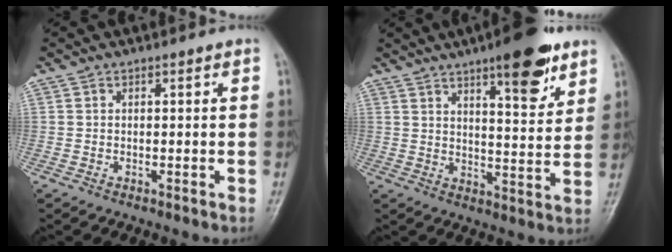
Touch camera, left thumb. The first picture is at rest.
{"total": 12.7, "force": [7.9, 3.6, 9.3], "torque": [-0.105, -0.043, 0.112]}